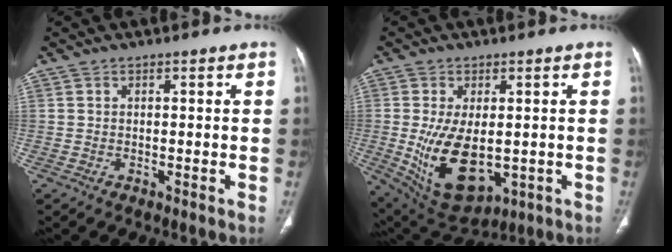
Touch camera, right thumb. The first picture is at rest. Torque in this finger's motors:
{"motor_torque": [-0.36, 1.19, 0.83, 0.72, 0.46]}